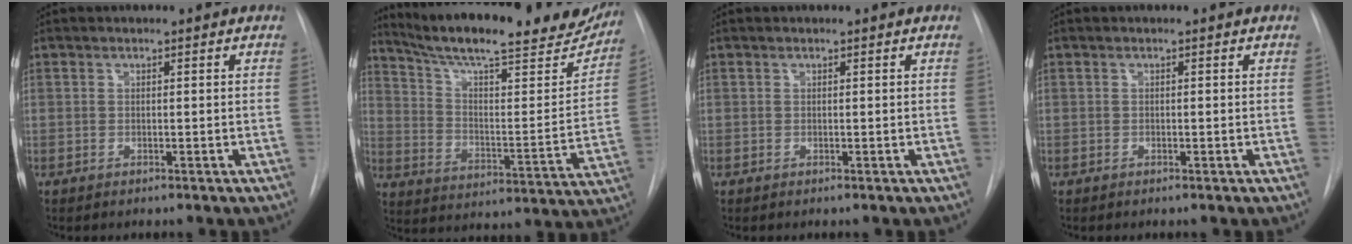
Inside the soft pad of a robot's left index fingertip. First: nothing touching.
{"total": 27.5, "force": [22.9, 5.0, 14.3], "torque": [-0.219, -0.036, 0.311]}
{"total": 0.0}
{"total": 0.6, "force": [-0.6, 0.0, 0.0], "torque": [-0.001, -0.005, -0.010]}